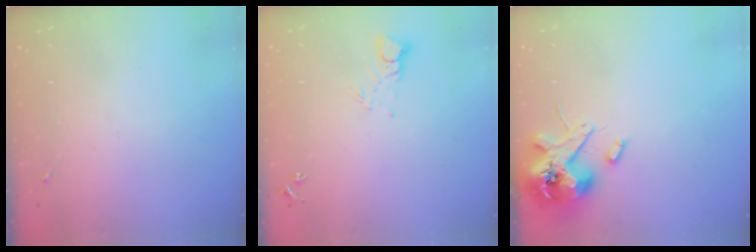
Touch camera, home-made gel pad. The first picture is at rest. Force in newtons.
{"total": 4.7, "press": 4.7, "slide": 0.3}
{"total": 12.7, "press": 12.6, "slide": 1.9}